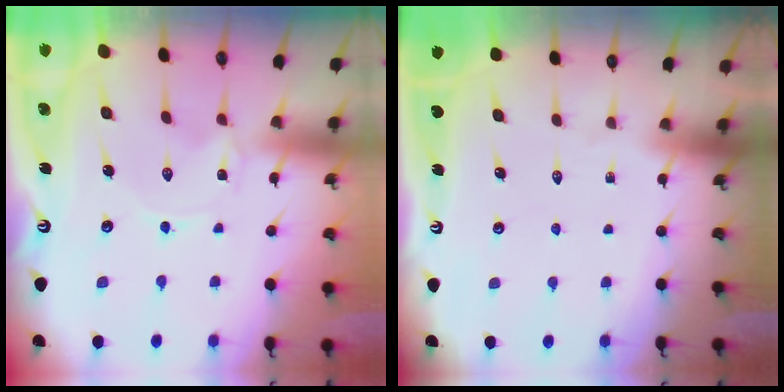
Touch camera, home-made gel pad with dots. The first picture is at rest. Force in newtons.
{"total": 0.0}